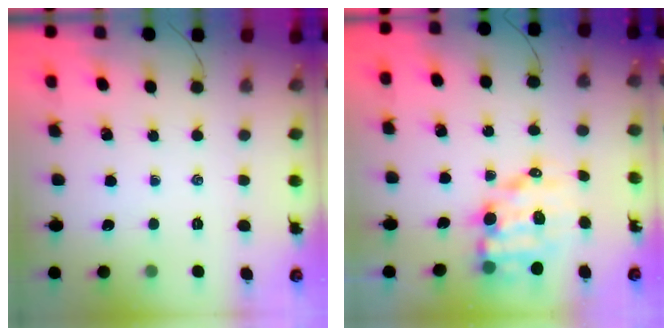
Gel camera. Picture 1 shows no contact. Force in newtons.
{"total": 10.4, "press": 10.1, "slide": 2.4}